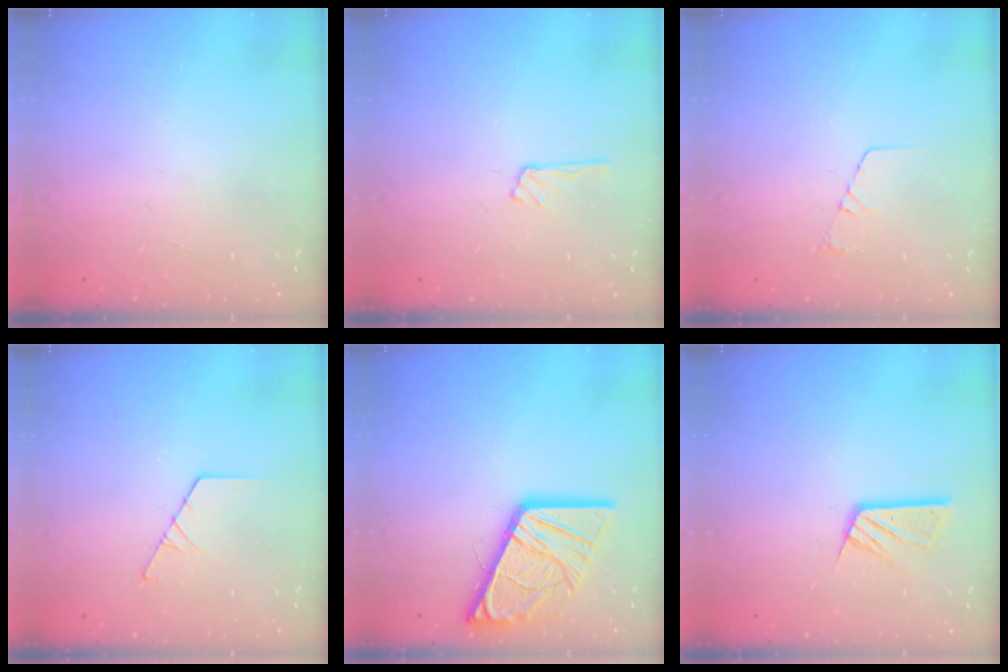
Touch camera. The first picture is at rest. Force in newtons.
{"total": 4.7, "press": 4.6, "slide": 0.5}
{"total": 3.2, "press": 3.2, "slide": 0.3}
{"total": 2.1, "press": 2.1, "slide": 0.1}
{"total": 16.2, "press": 16.2, "slide": 1.7}
{"total": 9.0, "press": 9.0, "slide": 0.9}